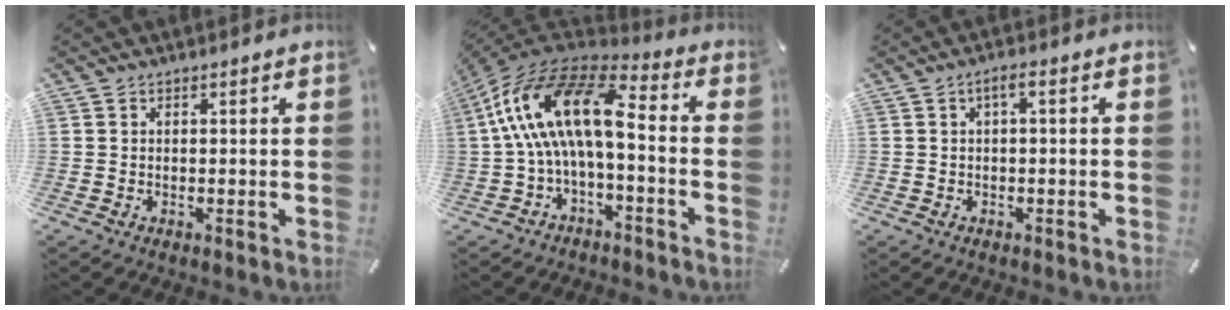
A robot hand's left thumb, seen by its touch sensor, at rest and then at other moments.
{"total": 18.0, "force": [0.6, 8.5, 15.9], "torque": [-0.321, 0.007, 0.009]}
{"total": 2.1, "force": [-0.4, 0.4, 2.0], "torque": [-0.036, 0.005, -0.009]}